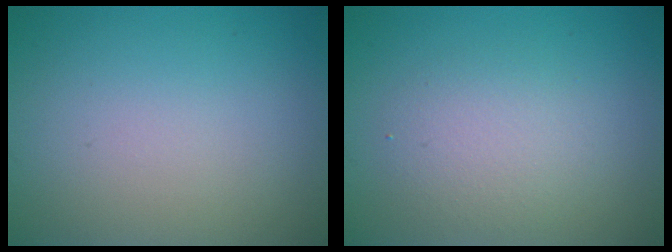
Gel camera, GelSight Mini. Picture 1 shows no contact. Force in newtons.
{"total": 2.8, "press": 2.8, "slide": 0.1}